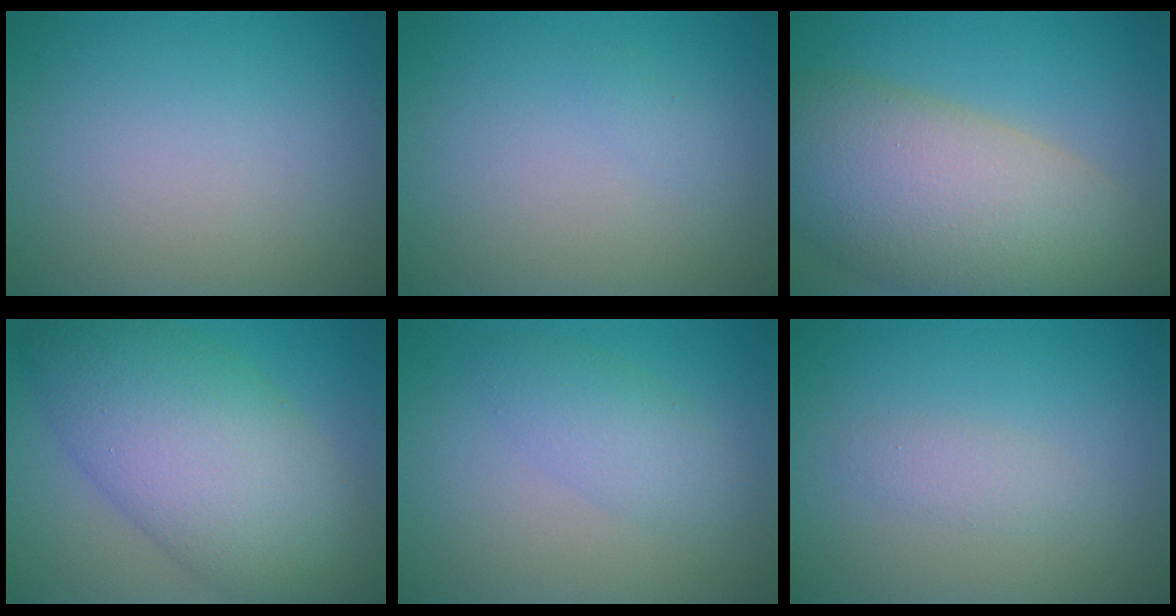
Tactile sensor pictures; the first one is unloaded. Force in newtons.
{"total": 0.5, "press": 0.5, "slide": 0.0}
{"total": 12.7, "press": 12.7, "slide": 0.9}
{"total": 11.6, "press": 11.6, "slide": 0.2}
{"total": 2.7, "press": 2.7, "slide": 0.0}
{"total": 1.3, "press": 1.3, "slide": 0.0}